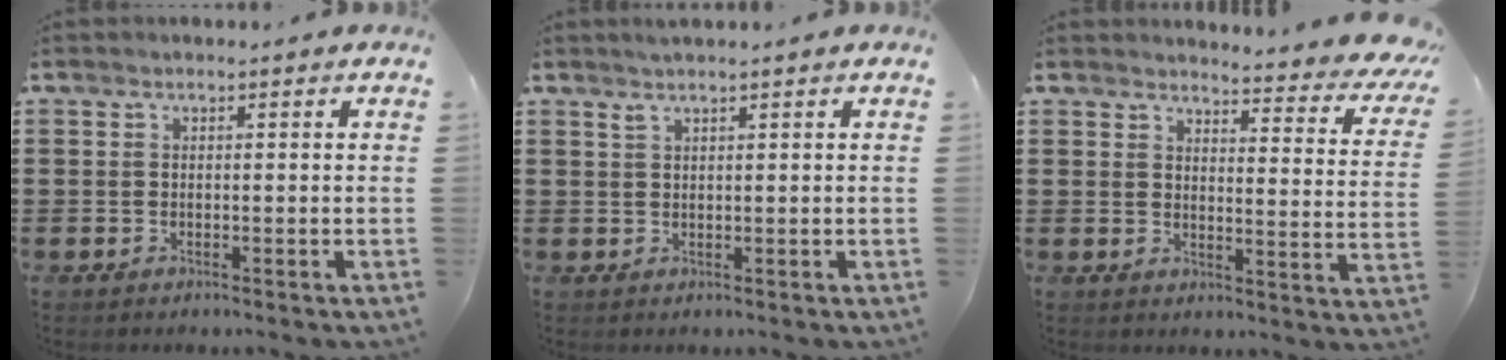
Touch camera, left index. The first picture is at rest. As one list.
[{"total": 1.4, "force": [1.1, 0.1, 0.8], "torque": [-0.018, 0.001, 0.021]}, {"total": 4.5, "force": [4.2, 0.2, 1.6], "torque": [-0.036, -0.034, 0.068]}]